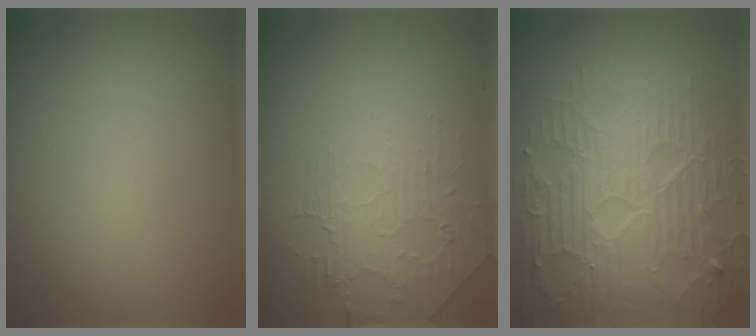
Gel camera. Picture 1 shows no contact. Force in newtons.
{"total": 2.1, "press": 1.2, "slide": 1.7}
{"total": 8.7, "press": 6.2, "slide": 6.1}